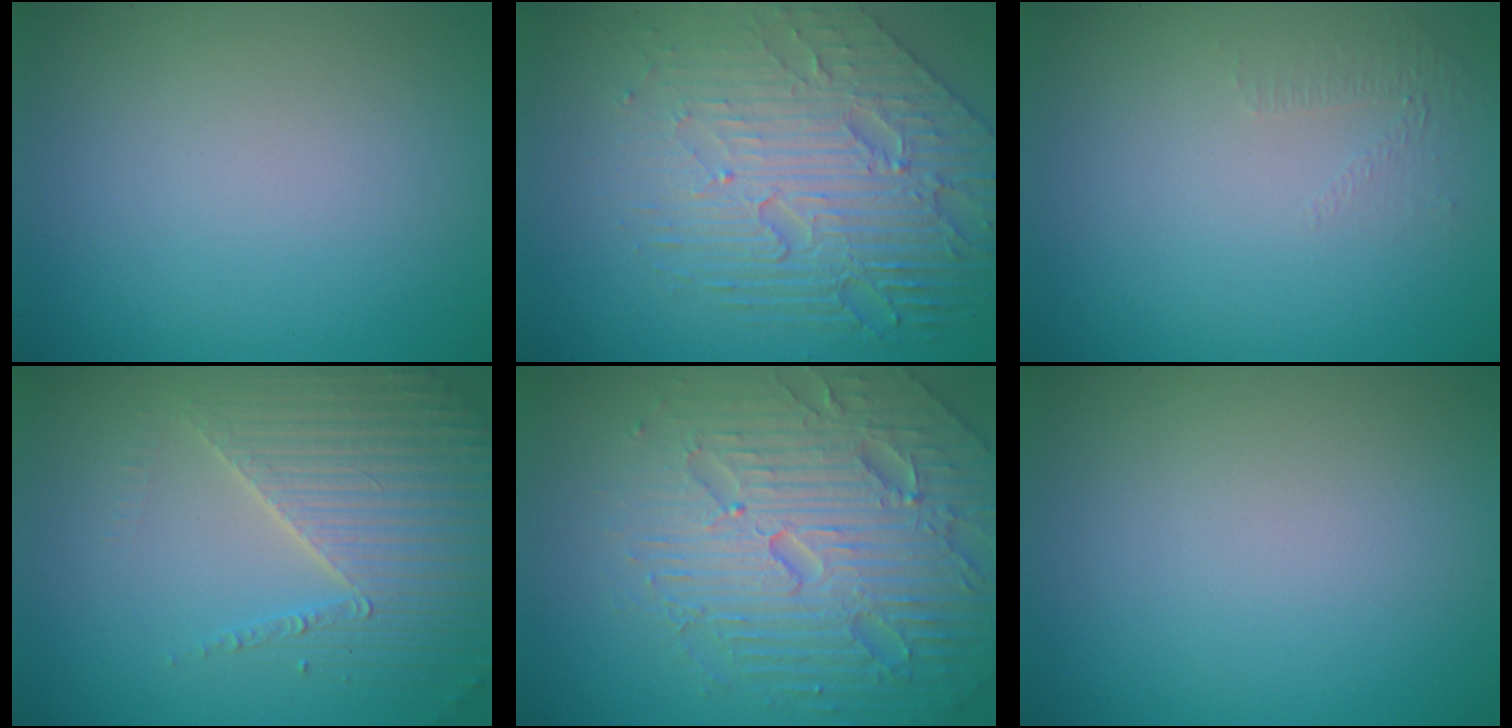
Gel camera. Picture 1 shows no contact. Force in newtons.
{"total": 8.4, "press": 5.6, "slide": 6.3}
{"total": 0.9, "press": 0.4, "slide": 0.8}
{"total": 4.3, "press": 4.3, "slide": 0.6}
{"total": 7.4, "press": 7.3, "slide": 1.5}
{"total": 0.0}